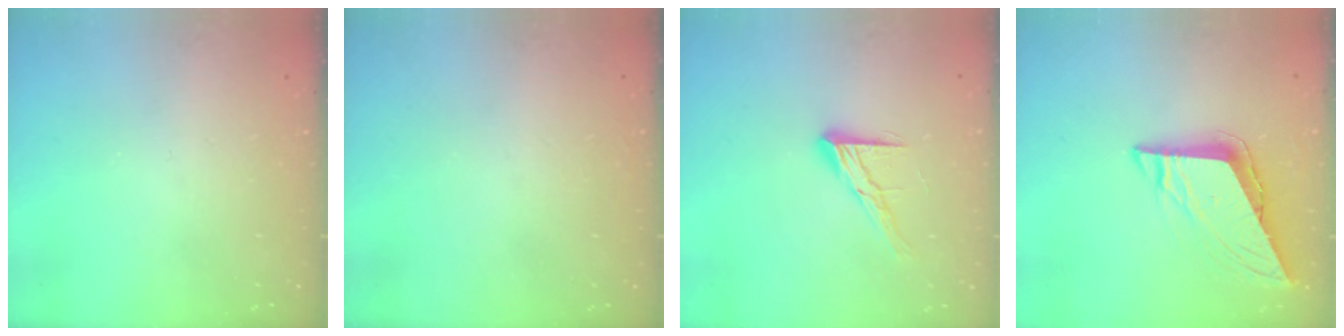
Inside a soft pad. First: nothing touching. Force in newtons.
{"total": 1.6, "press": 1.6, "slide": 0.0}
{"total": 10.6, "press": 10.6, "slide": 0.8}
{"total": 8.7, "press": 8.6, "slide": 0.7}